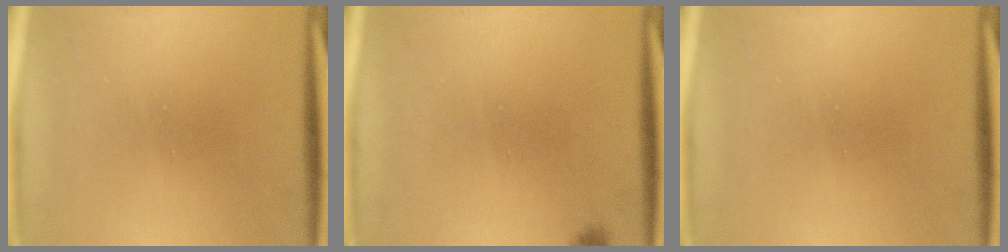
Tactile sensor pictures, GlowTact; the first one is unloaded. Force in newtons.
{"total": 1.0}
{"total": 0.0}